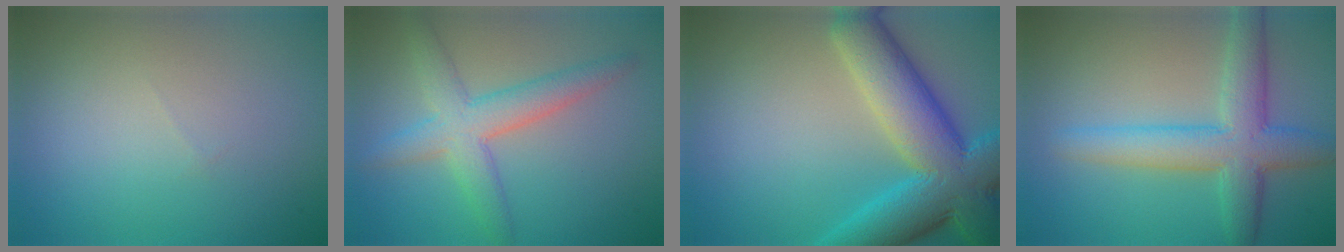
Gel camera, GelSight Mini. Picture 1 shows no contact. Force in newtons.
{"total": 4.6, "press": 4.6, "slide": 0.1}
{"total": 10.8, "press": 10.8, "slide": 0.5}
{"total": 5.8, "press": 5.8, "slide": 0.2}